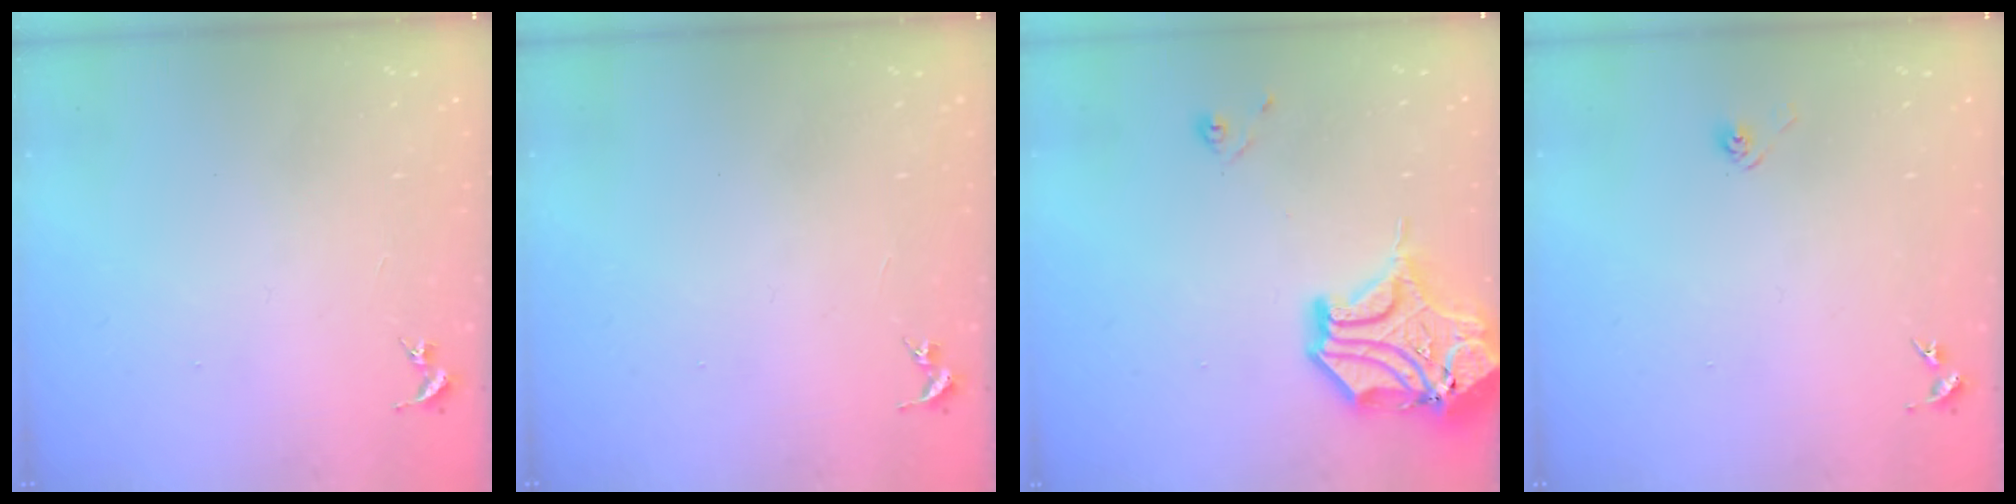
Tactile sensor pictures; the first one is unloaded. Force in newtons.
{"total": 0.0}
{"total": 16.5, "press": 16.3, "slide": 2.5}
{"total": 2.9, "press": 2.6, "slide": 1.4}